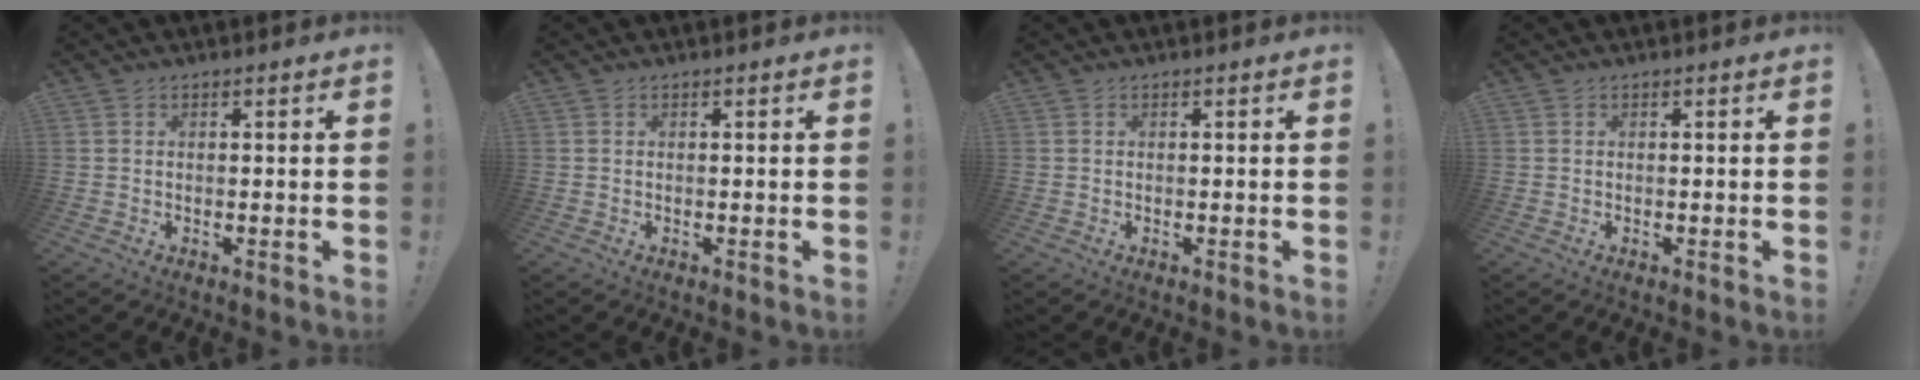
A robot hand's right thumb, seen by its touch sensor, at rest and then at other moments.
{"total": 0.0}
{"total": 0.0}
{"total": 0.0}